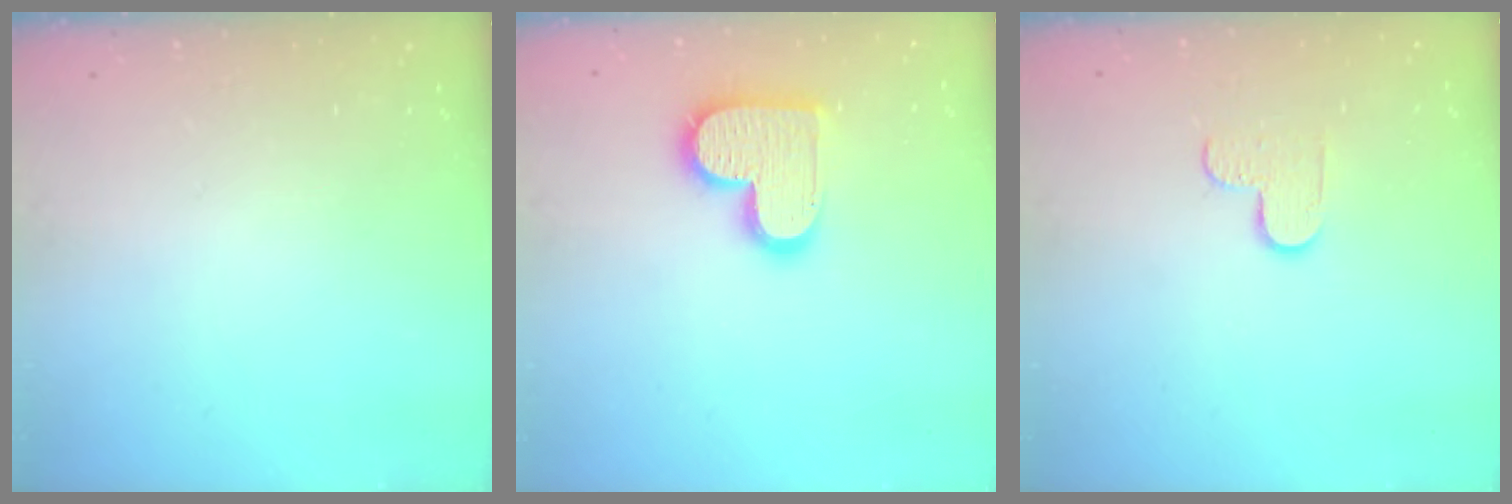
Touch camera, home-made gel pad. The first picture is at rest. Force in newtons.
{"total": 15.1, "press": 15.0, "slide": 0.9}
{"total": 5.9, "press": 5.8, "slide": 0.6}